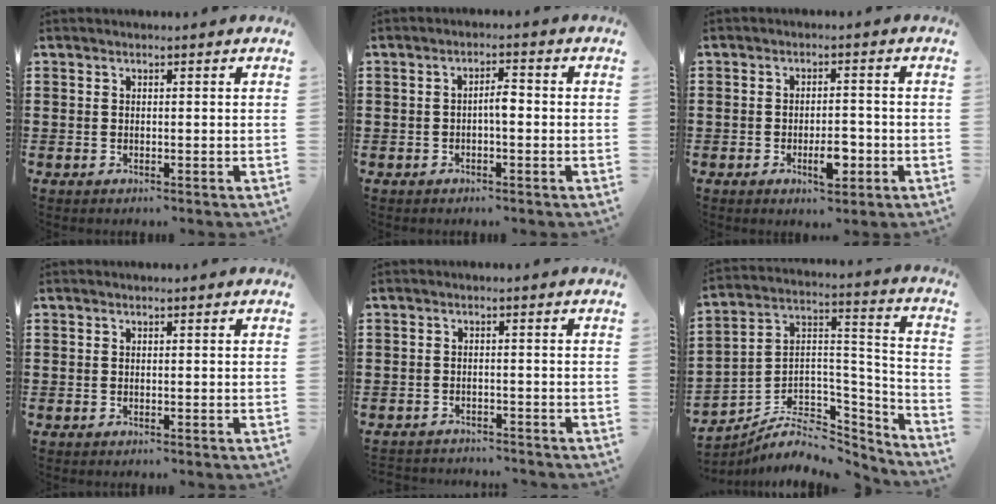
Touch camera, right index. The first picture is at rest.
{"total": 2.6, "force": [-0.5, 0.7, 2.4], "torque": [-0.045, 0.006, -0.012]}
{"total": 4.6, "force": [-1.8, 1.7, 3.9], "torque": [-0.063, 0.005, -0.029]}
{"total": 0.0}
{"total": 1.9, "force": [-1.9, 0.2, -0.2], "torque": [-0.002, 0.001, -0.044]}
{"total": 7.4, "force": [-5.4, 4.2, 2.8], "torque": [-0.058, 0.004, -0.100]}